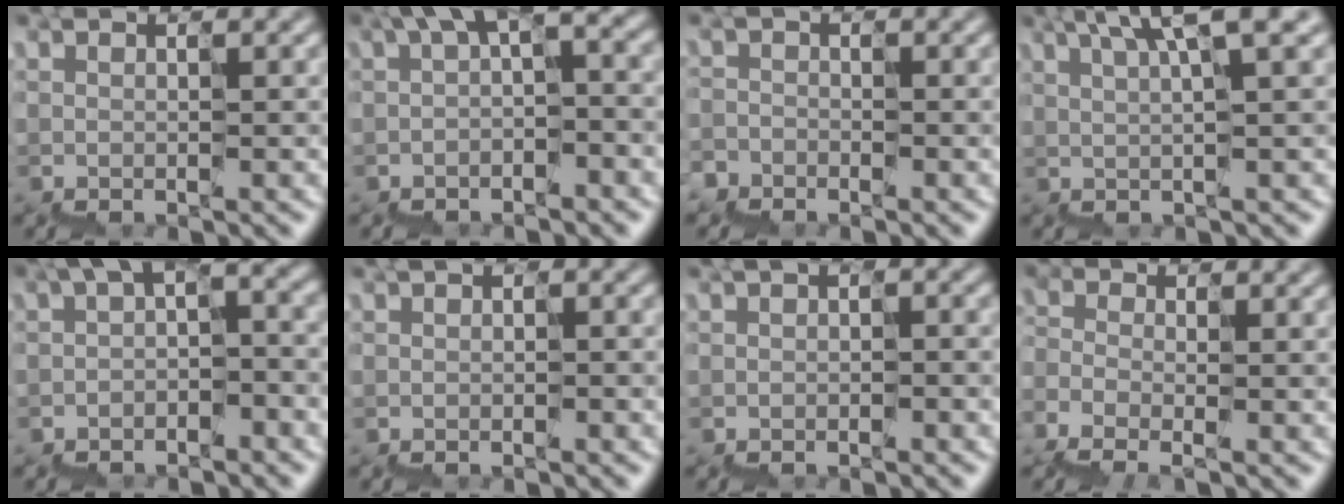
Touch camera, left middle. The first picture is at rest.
{"total": 4.2, "force": [0.8, 1.6, 3.8], "torque": [-0.066, 0.010, 0.006]}
{"total": 2.3, "force": [-1.6, -0.3, -1.6], "torque": [0.024, -0.015, -0.037]}
{"total": 4.4, "force": [2.4, 0.4, 3.7], "torque": [-0.061, 0.016, 0.040]}
{"total": 4.2, "force": [-0.2, 1.9, 3.7], "torque": [-0.062, 0.005, -0.015]}
{"total": 0.8, "force": [-0.3, 0.5, 0.6], "torque": [-0.006, 0.006, -0.008]}
{"total": 1.4, "force": [-0.3, 0.8, 1.1], "torque": [-0.015, 0.010, -0.007]}
{"total": 2.4, "force": [-2.4, -0.2, -0.2], "torque": [0.017, -0.013, -0.048]}